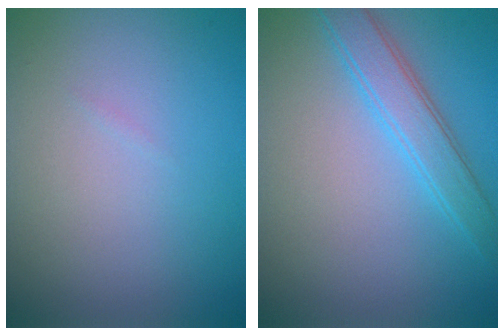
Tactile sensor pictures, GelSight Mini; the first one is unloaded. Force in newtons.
{"total": 3.3, "press": 3.3, "slide": 0.0}